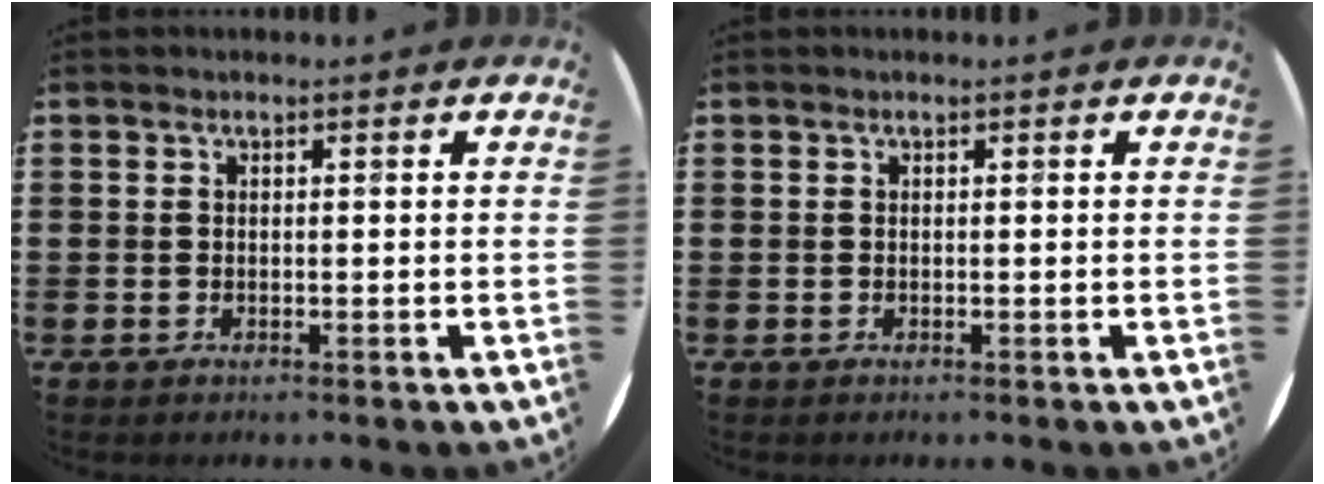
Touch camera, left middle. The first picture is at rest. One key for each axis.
{"total": 0.0}